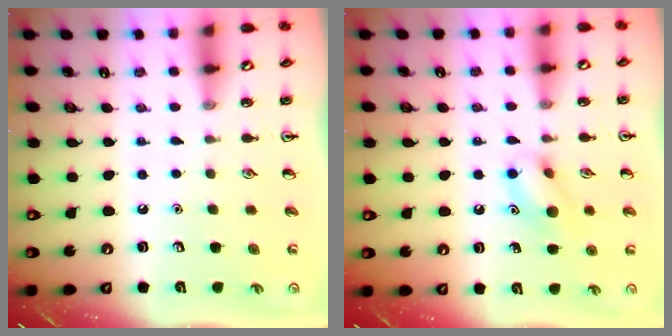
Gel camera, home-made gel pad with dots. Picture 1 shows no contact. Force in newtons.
{"total": 10.5, "press": 10.5, "slide": 0.7}